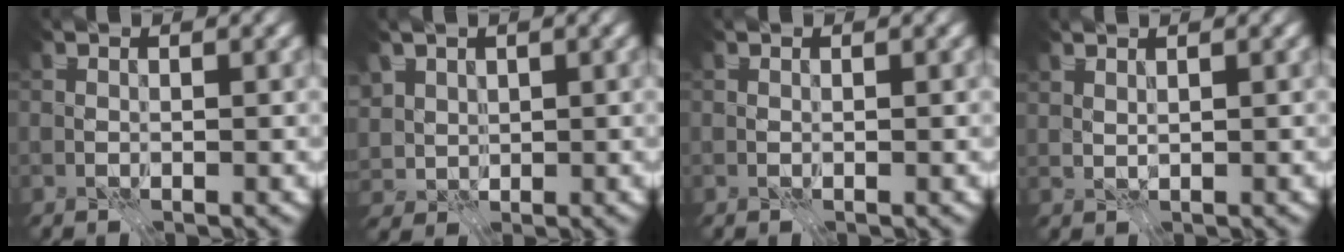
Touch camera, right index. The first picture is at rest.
{"total": 2.8, "force": [1.3, 2.3, 1.0], "torque": [-0.035, 0.004, 0.026]}
{"total": 0.0}
{"total": 0.9, "force": [0.8, -0.4, 0.0], "torque": [-0.002, -0.004, 0.018]}